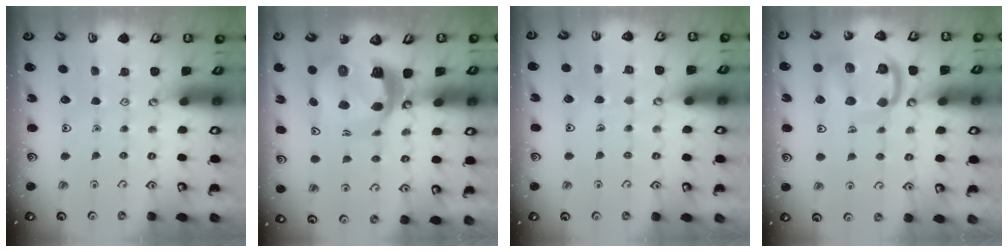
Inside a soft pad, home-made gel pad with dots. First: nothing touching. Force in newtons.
{"total": 14.2, "press": 14.1, "slide": 1.9}
{"total": 5.3, "press": 5.2, "slide": 0.4}
{"total": 15.6, "press": 15.5, "slide": 1.6}